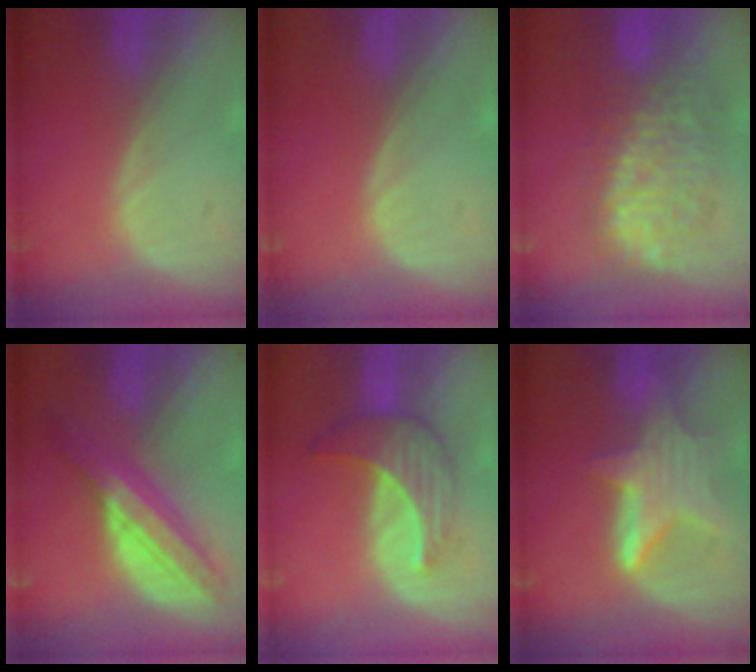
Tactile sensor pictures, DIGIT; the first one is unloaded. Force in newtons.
{"total": 0.0}
{"total": 10.1, "press": 9.6, "slide": 3.1}
{"total": 8.1, "press": 8.1, "slide": 0.4}
{"total": 7.3, "press": 6.7, "slide": 3.0}
{"total": 6.9, "press": 6.7, "slide": 1.6}